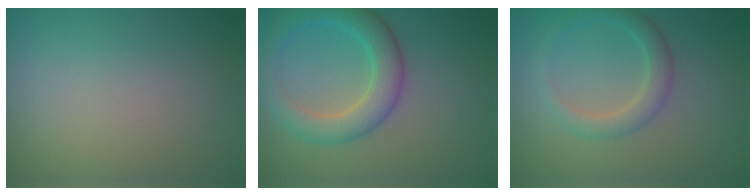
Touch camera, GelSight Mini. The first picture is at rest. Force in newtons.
{"total": 5.0, "press": 4.9, "slide": 0.3}
{"total": 2.7, "press": 2.7, "slide": 0.1}